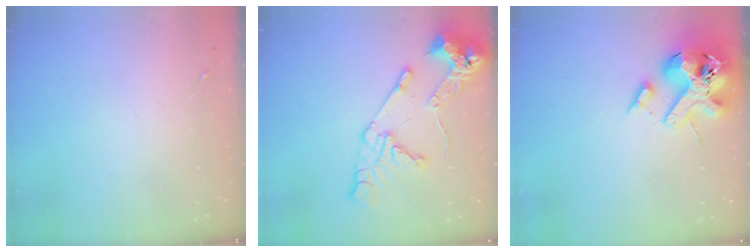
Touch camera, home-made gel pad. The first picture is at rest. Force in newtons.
{"total": 15.2, "press": 15.1, "slide": 1.8}
{"total": 17.4, "press": 17.1, "slide": 2.9}